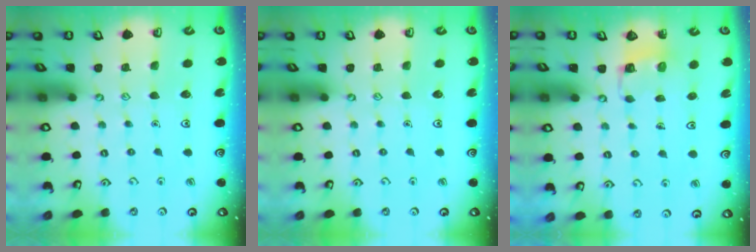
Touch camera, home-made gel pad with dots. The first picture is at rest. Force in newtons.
{"total": 0.0}
{"total": 2.9, "press": 2.9, "slide": 0.2}